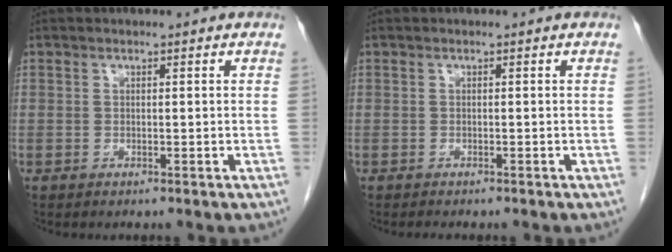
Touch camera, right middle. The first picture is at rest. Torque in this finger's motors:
{"motor_torque": [0.01, 0.00, 0.00, 0.00]}